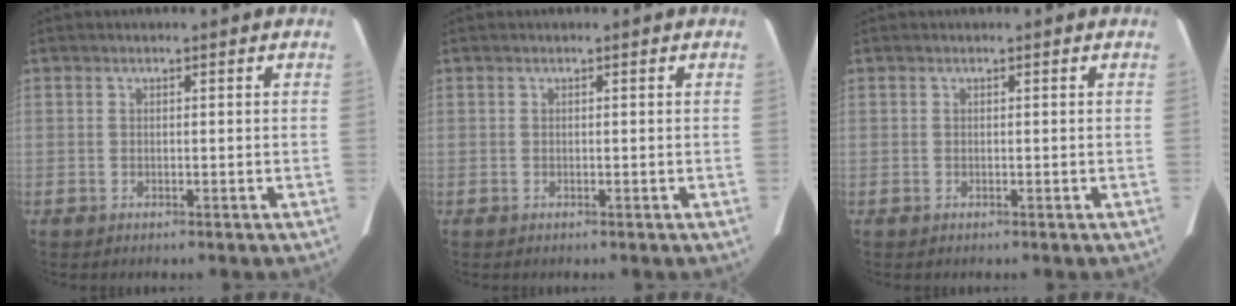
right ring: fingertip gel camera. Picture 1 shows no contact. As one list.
[{"total": 0.0}, {"total": 0.0}]